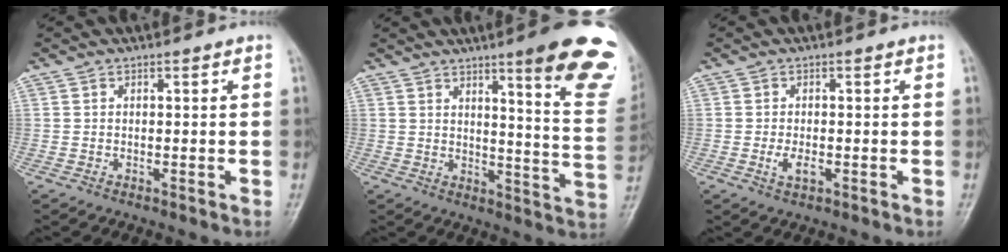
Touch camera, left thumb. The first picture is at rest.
{"total": 19.7, "force": [12.0, 3.0, 15.4], "torque": [-0.163, -0.064, 0.147]}
{"total": 2.7, "force": [-0.7, 1.4, 2.2], "torque": [-0.042, -0.001, -0.011]}